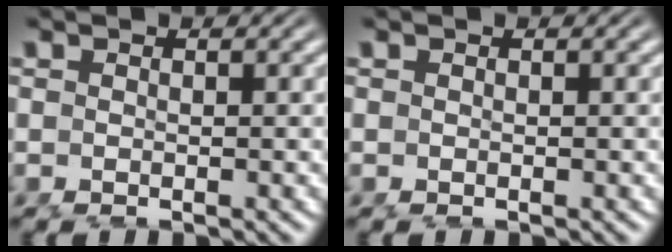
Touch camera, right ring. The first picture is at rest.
{"total": 0.0}